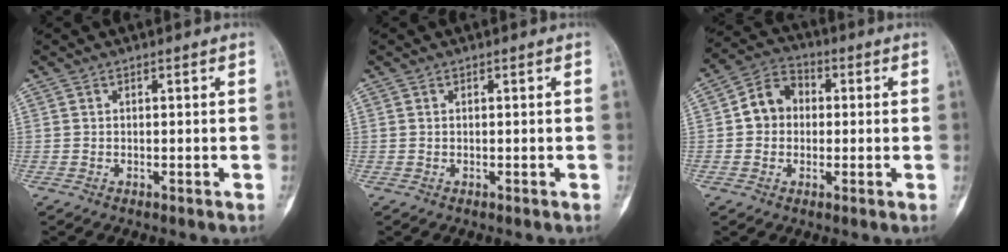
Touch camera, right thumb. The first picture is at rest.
{"total": 0.0}
{"total": 7.6, "force": [0.3, 6.4, 4.0], "torque": [-0.049, 0.022, -0.006]}